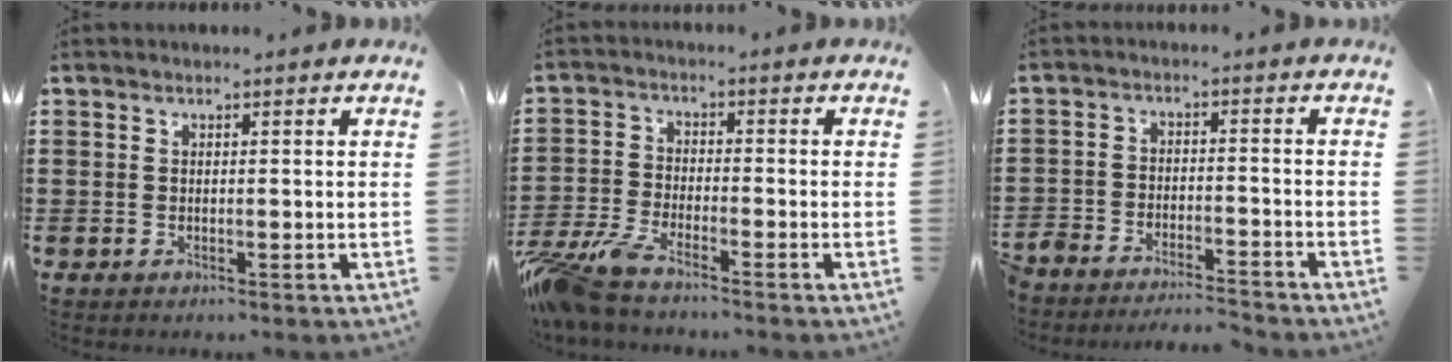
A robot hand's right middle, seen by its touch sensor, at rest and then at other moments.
{"total": 5.9, "force": [-5.2, 0.5, 2.7], "torque": [-0.090, -0.021, -0.111]}
{"total": 4.9, "force": [-4.9, 0.4, 0.1], "torque": [-0.019, 0.003, -0.107]}